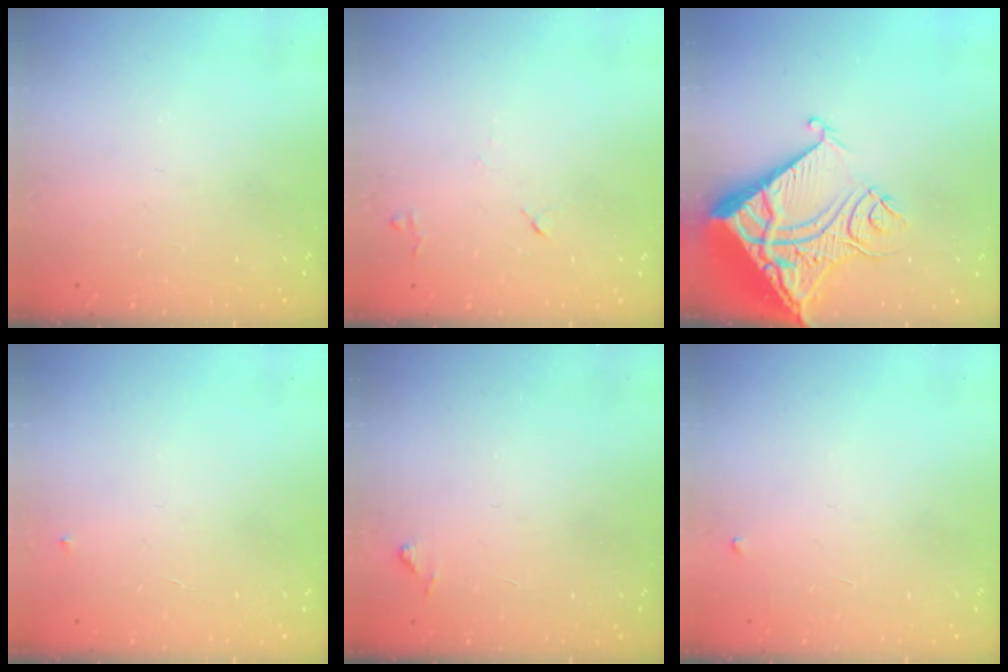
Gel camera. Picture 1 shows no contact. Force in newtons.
{"total": 5.6, "press": 5.5, "slide": 0.9}
{"total": 19.5, "press": 19.4, "slide": 2.7}
{"total": 3.0, "press": 2.9, "slide": 0.4}
{"total": 6.5, "press": 6.4, "slide": 0.4}
{"total": 2.6, "press": 2.6, "slide": 0.4}